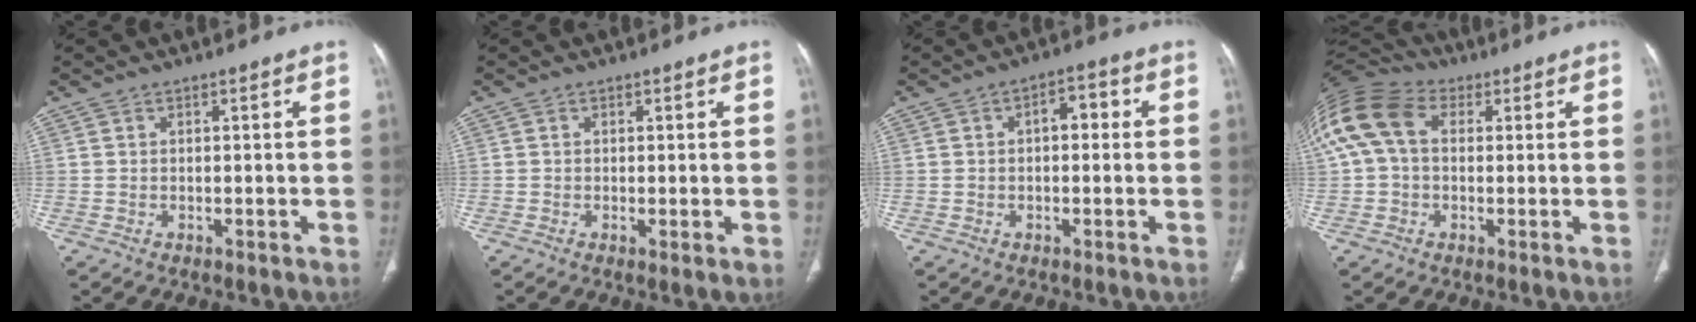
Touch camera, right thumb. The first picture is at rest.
{"total": 1.3, "force": [-0.1, 0.1, 1.3], "torque": [-0.028, -0.008, -0.004]}
{"total": 4.0, "force": [0.3, 2.3, 3.3], "torque": [-0.029, 0.013, -0.004]}
{"total": 14.7, "force": [2.7, 10.4, 10.1], "torque": [-0.226, 0.044, 0.043]}